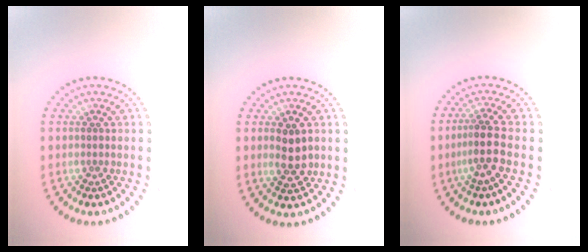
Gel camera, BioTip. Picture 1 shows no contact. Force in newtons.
{"total": 2.7, "press": 2.6, "slide": 0.3}
{"total": 2.8, "press": 2.3, "slide": 1.6}